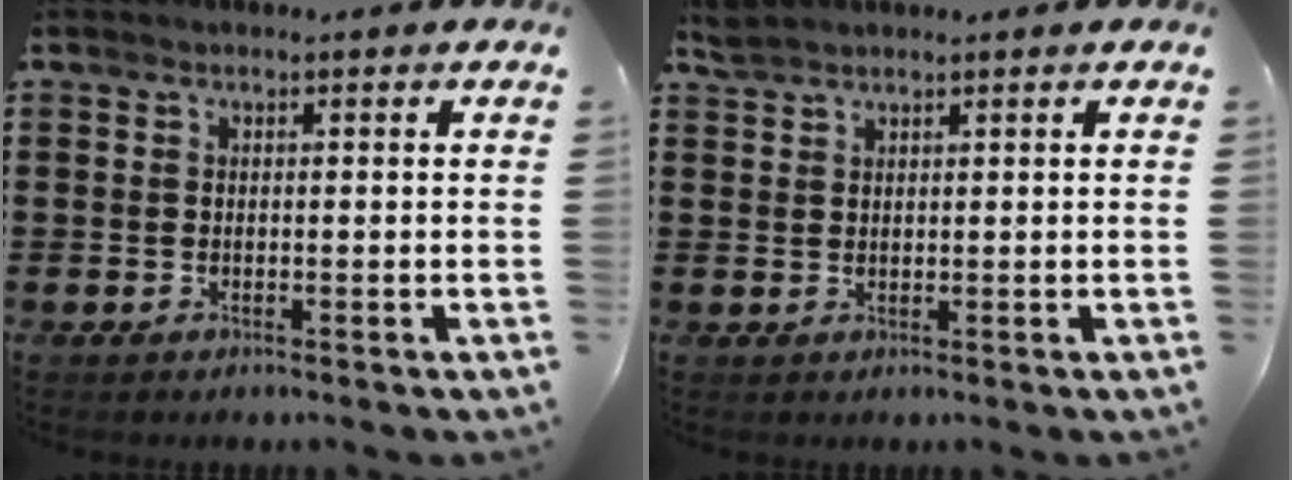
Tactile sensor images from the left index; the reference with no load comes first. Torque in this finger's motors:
{"motor_torque": [0.40, 0.55, 0.00, 0.00]}